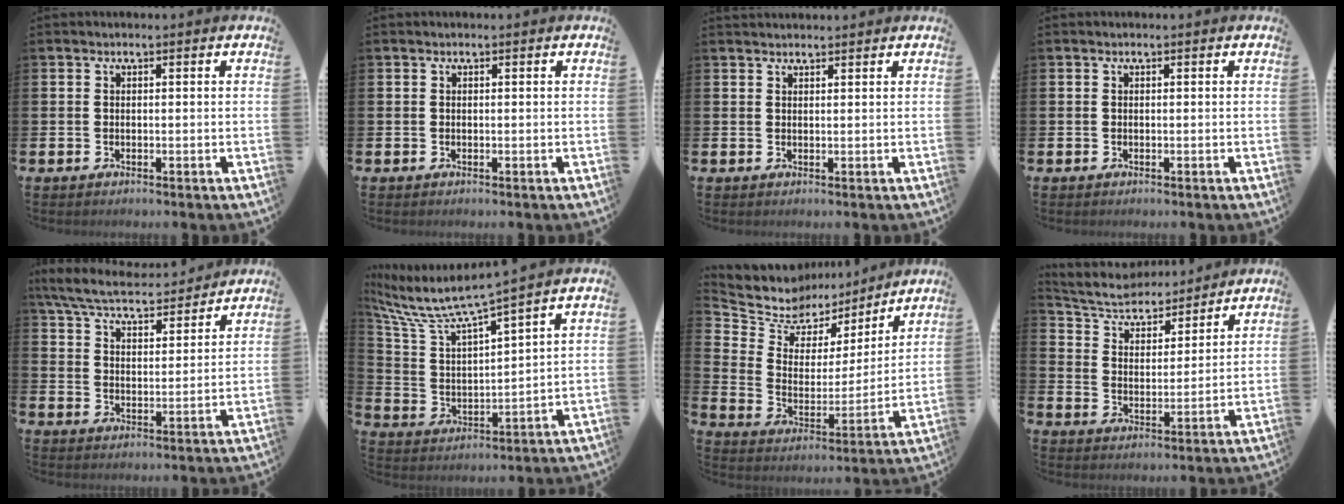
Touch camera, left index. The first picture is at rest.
{"total": 0.0}
{"total": 1.4, "force": [1.3, 0.3, 0.1], "torque": [0.011, -0.005, 0.021]}
{"total": 0.0}
{"total": 6.7, "force": [6.2, 1.4, 2.1], "torque": [-0.065, -0.037, 0.108]}
{"total": 6.7, "force": [5.9, 0.3, 3.1], "torque": [-0.092, -0.043, 0.093]}
{"total": 7.7, "force": [6.8, 3.7, 0.1], "torque": [-0.051, -0.052, 0.120]}
{"total": 6.4, "force": [6.0, 1.7, 1.3], "torque": [-0.055, -0.046, 0.101]}